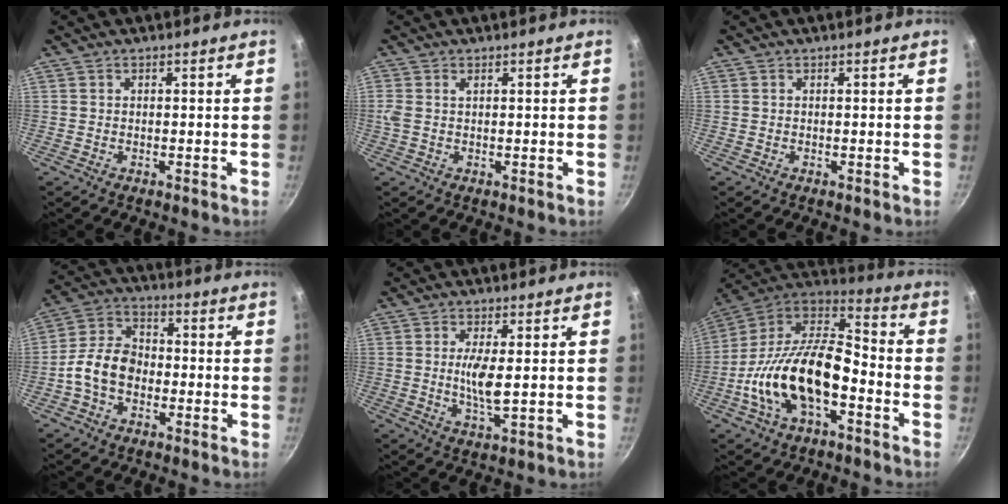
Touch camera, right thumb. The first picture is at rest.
{"total": 1.8, "force": [0.5, 0.9, 1.5], "torque": [-0.033, 0.002, 0.012]}
{"total": 0.0}
{"total": 9.2, "force": [-2.5, 6.5, 5.9], "torque": [-0.094, 0.034, -0.063]}
{"total": 5.5, "force": [0.4, 1.4, 5.3], "torque": [-0.109, -0.009, 0.011]}
{"total": 22.5, "force": [-6.5, 11.7, 18.1], "torque": [-0.319, 0.055, -0.135]}